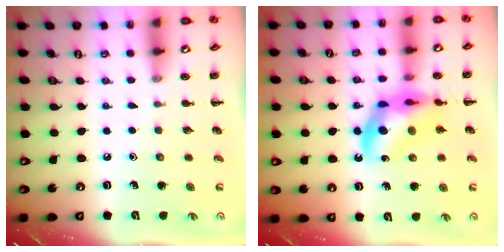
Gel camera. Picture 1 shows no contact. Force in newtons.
{"total": 12.2, "press": 11.7, "slide": 3.5}